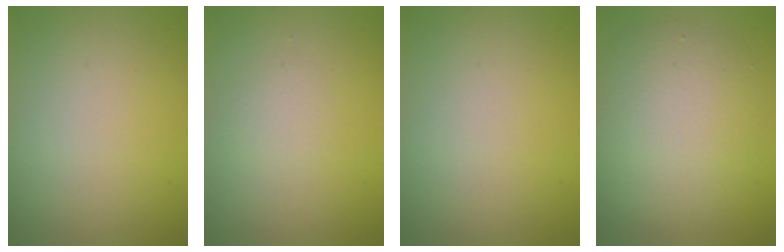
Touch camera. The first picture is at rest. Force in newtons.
{"total": 0.9, "press": 0.9, "slide": 0.0}
{"total": 0.0}
{"total": 5.7, "press": 5.7, "slide": 0.4}